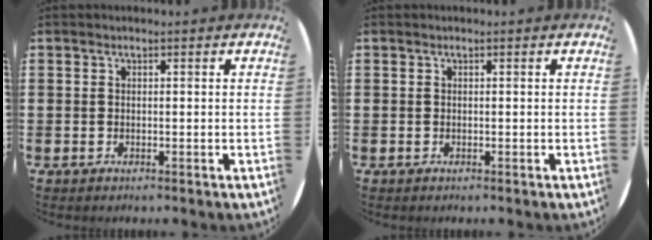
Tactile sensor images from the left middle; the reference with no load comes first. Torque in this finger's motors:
{"motor_torque": [0.48, -0.45, 0.00, 0.00]}